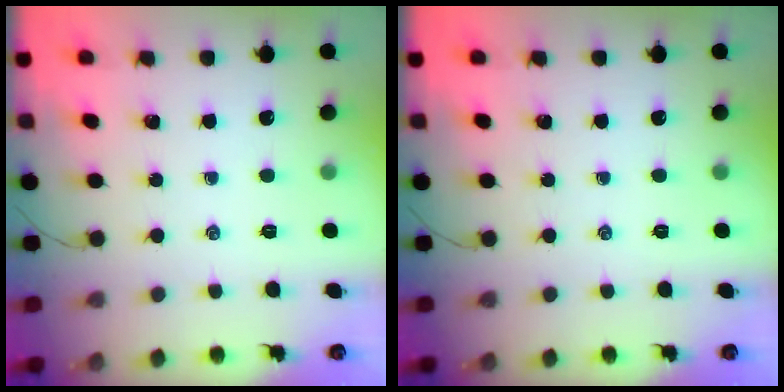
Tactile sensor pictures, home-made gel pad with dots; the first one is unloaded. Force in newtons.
{"total": 0.0}